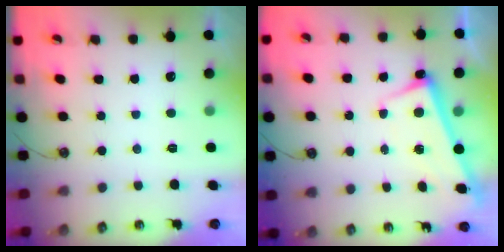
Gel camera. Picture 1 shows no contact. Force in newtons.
{"total": 2.8, "press": 2.8, "slide": 0.4}